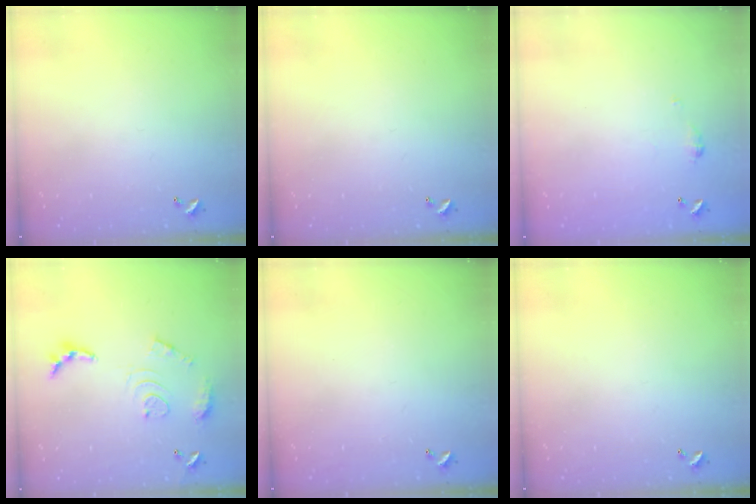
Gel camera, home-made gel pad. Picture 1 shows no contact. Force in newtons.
{"total": 0.0}
{"total": 3.5, "press": 3.5, "slide": 0.6}
{"total": 12.6, "press": 12.5, "slide": 1.3}
{"total": 0.0}
{"total": 0.0}